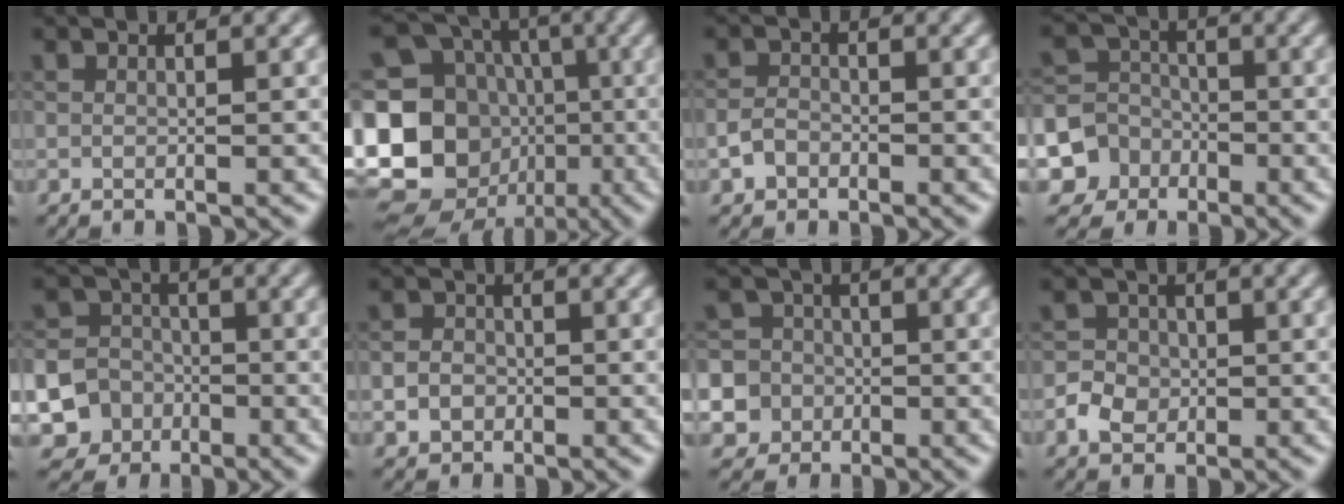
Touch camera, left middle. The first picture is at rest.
{"total": 18.1, "force": [-3.6, 16.1, 7.4], "torque": [-0.192, 0.007, -0.084]}
{"total": 1.8, "force": [-1.0, 1.3, 0.7], "torque": [-0.009, 0.004, -0.024]}
{"total": 7.2, "force": [-3.1, 6.4, 1.2], "torque": [-0.014, -0.002, -0.075]}
{"total": 11.4, "force": [-4.7, 10.2, 2.0], "torque": [-0.054, -0.025, -0.099]}
{"total": 2.2, "force": [-0.6, 2.0, 0.8], "torque": [0.005, -0.002, -0.018]}
{"total": 10.9, "force": [-3.4, 10.1, 2.3], "torque": [-0.070, 0.000, -0.089]}
{"total": 2.7, "force": [-0.7, 2.4, 1.0], "torque": [-0.010, -0.001, -0.017]}